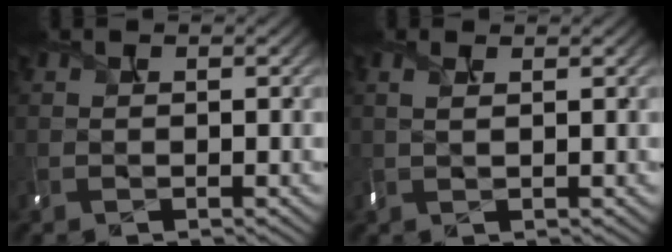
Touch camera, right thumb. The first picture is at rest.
{"total": 1.0, "force": [0.6, 0.2, 0.8], "torque": [-0.017, 0.004, 0.014]}